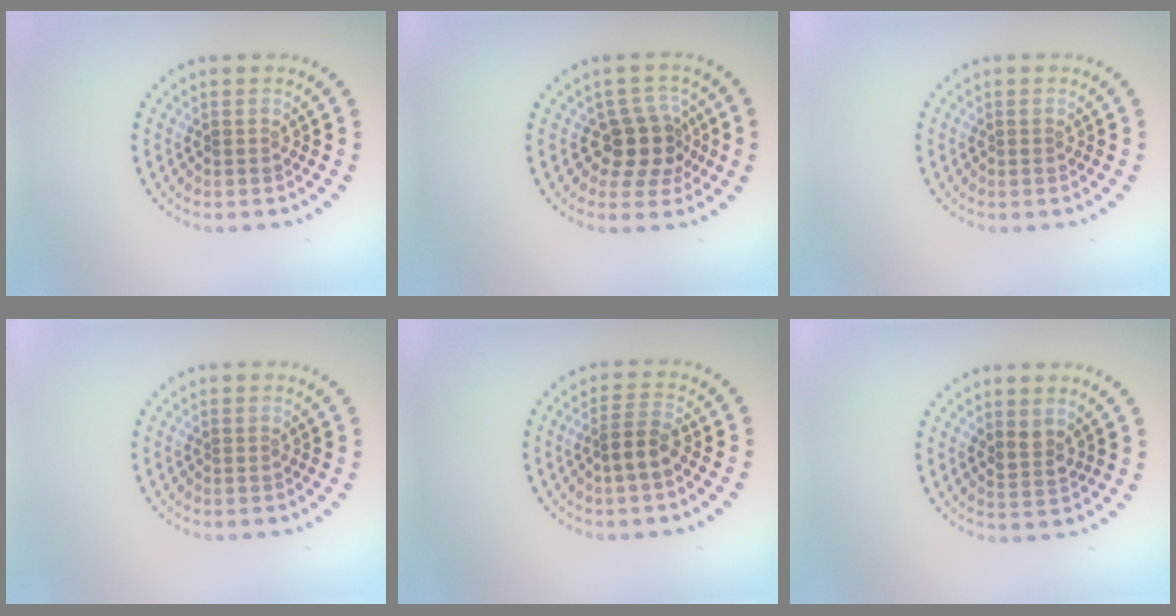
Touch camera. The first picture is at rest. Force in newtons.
{"total": 3.7, "press": 3.0, "slide": 2.2}
{"total": 0.0}
{"total": 0.0}
{"total": 2.1, "press": 1.8, "slide": 0.9}
{"total": 1.6, "press": 1.2, "slide": 1.0}